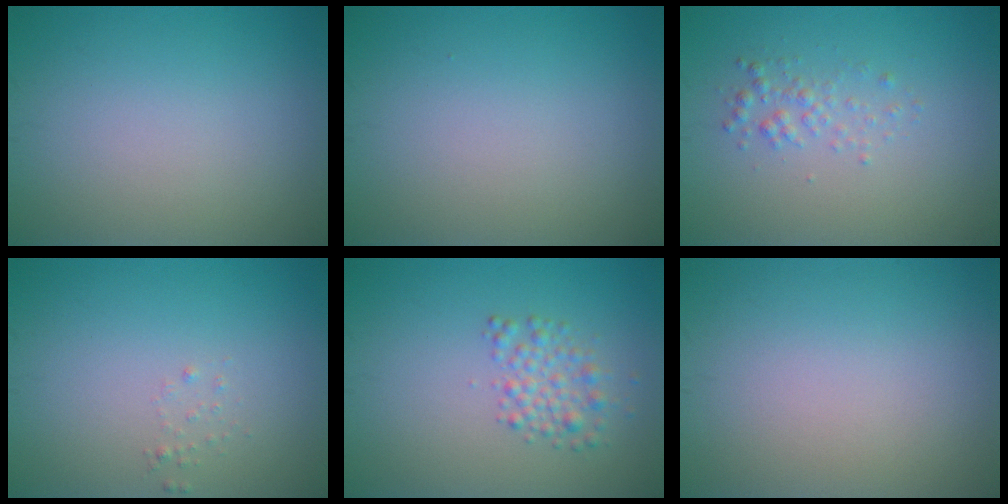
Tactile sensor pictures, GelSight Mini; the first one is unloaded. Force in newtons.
{"total": 0.0}
{"total": 1.5, "press": 1.5, "slide": 0.1}
{"total": 0.6, "press": 0.6, "slide": 0.1}
{"total": 2.3, "press": 2.3, "slide": 0.0}
{"total": 0.0}